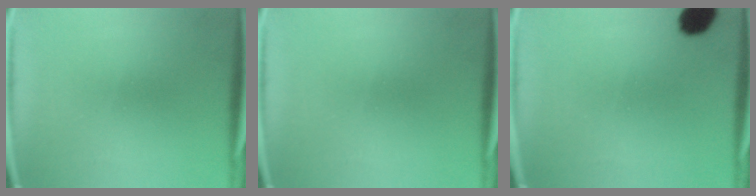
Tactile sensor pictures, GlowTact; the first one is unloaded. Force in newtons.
{"total": 0.0}
{"total": 6.3}